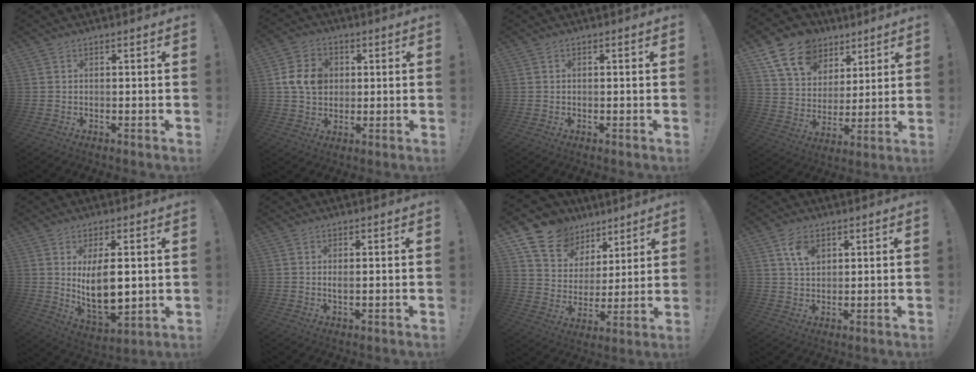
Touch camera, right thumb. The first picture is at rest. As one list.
[{"total": 13.6, "force": [1.9, 10.4, 8.6], "torque": [-0.158, 0.002, 0.037]}, {"total": 0.0}, {"total": 16.0, "force": [9.3, 11.3, 6.5], "torque": [-0.101, -0.049, 0.180]}, {"total": 13.4, "force": [2.6, 5.7, 11.9], "torque": [-0.206, -0.034, 0.041]}, {"total": 1.5, "force": [0.5, 0.2, 1.4], "torque": [-0.013, -0.007, 0.005]}, {"total": 13.2, "force": [9.0, 9.1, 3.3], "torque": [-0.066, -0.062, 0.179]}, {"total": 5.9, "force": [2.8, 3.7, 3.7], "torque": [-0.049, -0.010, 0.049]}]